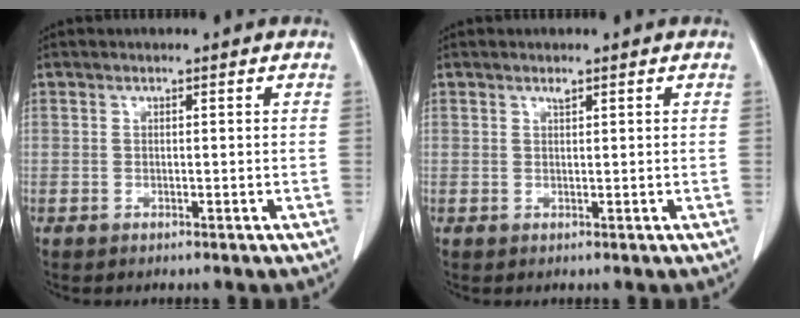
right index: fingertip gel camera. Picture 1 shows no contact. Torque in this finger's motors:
{"motor_torque": [0.04, 0.00, 0.02, 0.01]}